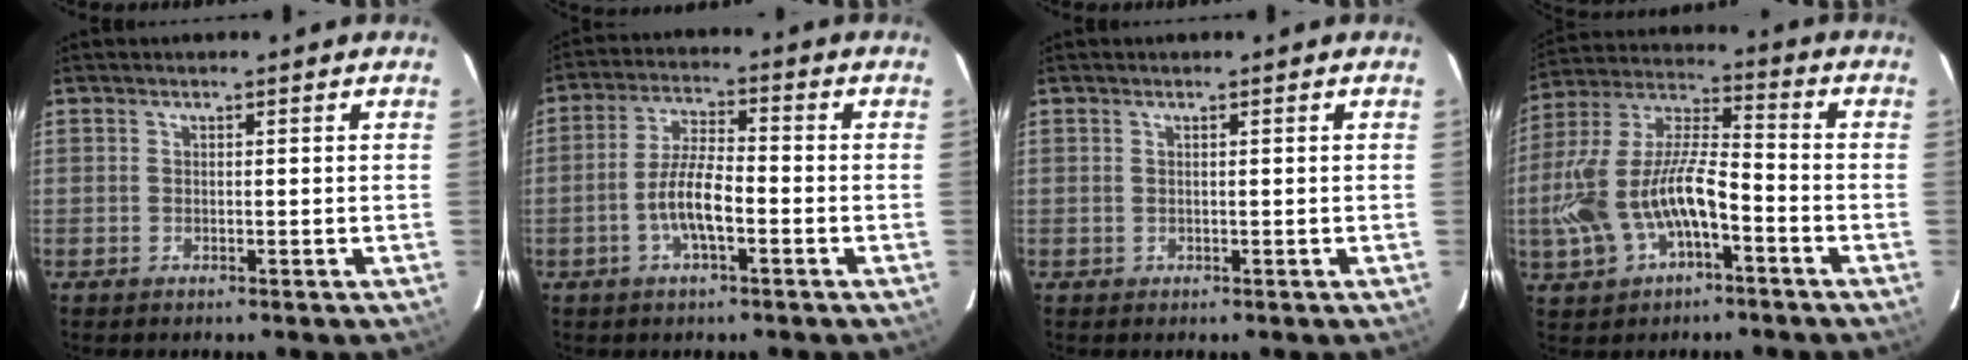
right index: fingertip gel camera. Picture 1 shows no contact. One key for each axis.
{"total": 7.3, "fx": -2.7, "fy": 1.9, "fz": 6.5, "tx": -0.132, "ty": 0.007, "tz": -0.051}
{"total": 0.0}
{"total": 16.7, "fx": -5.7, "fy": 7.5, "fz": 13.8, "tx": -0.295, "ty": 0.002, "tz": -0.102}